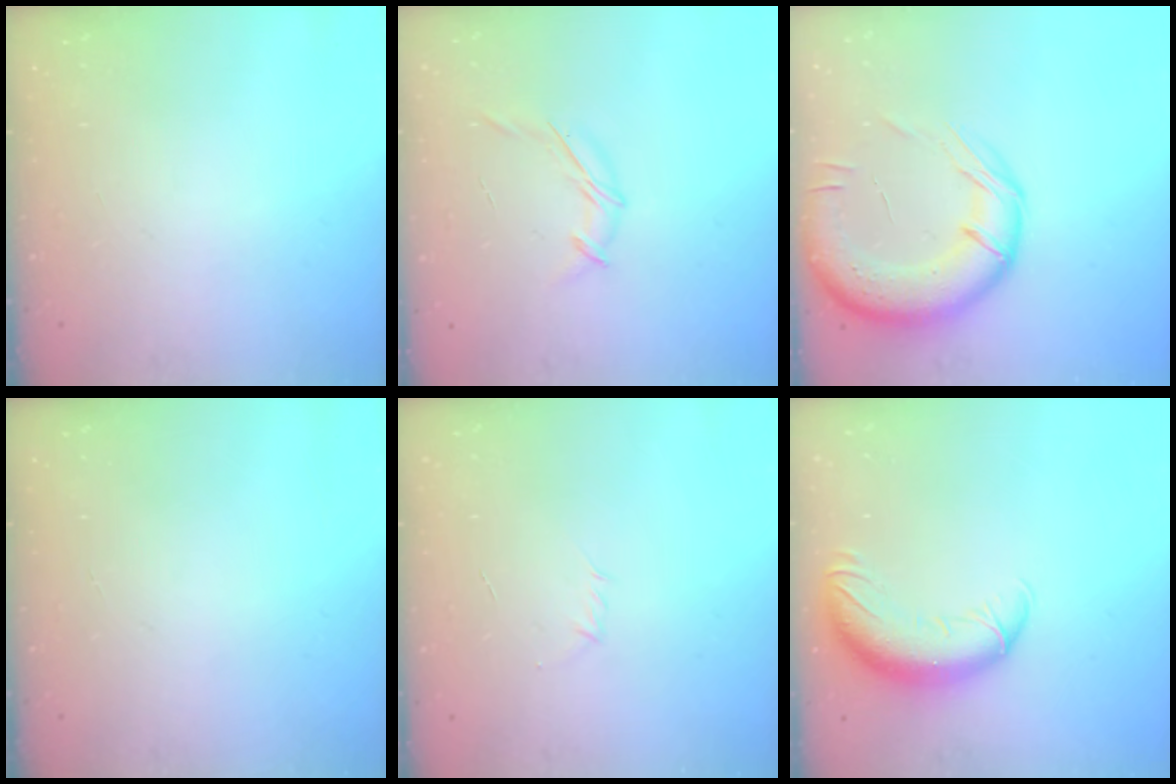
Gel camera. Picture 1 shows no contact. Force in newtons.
{"total": 6.8, "press": 6.7, "slide": 0.9}
{"total": 18.4, "press": 18.0, "slide": 3.7}
{"total": 0.0}
{"total": 2.9, "press": 2.8, "slide": 0.8}
{"total": 12.8, "press": 12.4, "slide": 3.1}